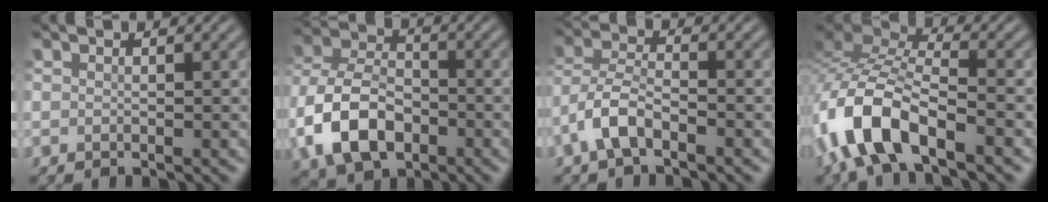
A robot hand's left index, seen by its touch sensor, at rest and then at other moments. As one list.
[{"total": 9.0, "force": [-3.4, 5.8, 5.9], "torque": [-0.128, -0.002, -0.077]}, {"total": 4.1, "force": [-2.3, 1.7, 3.0], "torque": [-0.062, 0.008, -0.057]}, {"total": 10.1, "force": [-5.1, 4.5, 7.5], "torque": [-0.157, 0.005, -0.106]}]